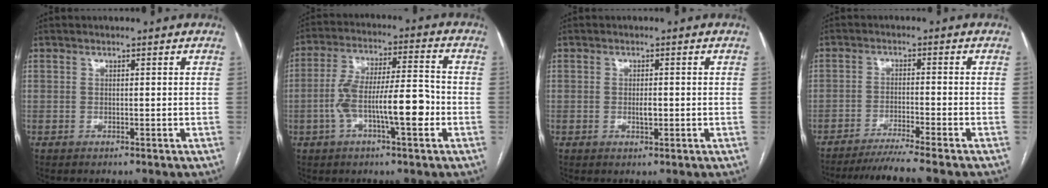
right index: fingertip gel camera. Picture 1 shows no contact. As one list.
[{"total": 11.7, "force": [-3.2, 2.2, 11.0], "torque": [-0.201, 0.021, -0.055]}, {"total": 1.8, "force": [-0.3, 0.7, 1.6], "torque": [-0.029, 0.000, -0.003]}, {"total": 8.2, "force": [-7.1, -1.8, 3.6], "torque": [-0.041, -0.025, -0.113]}]